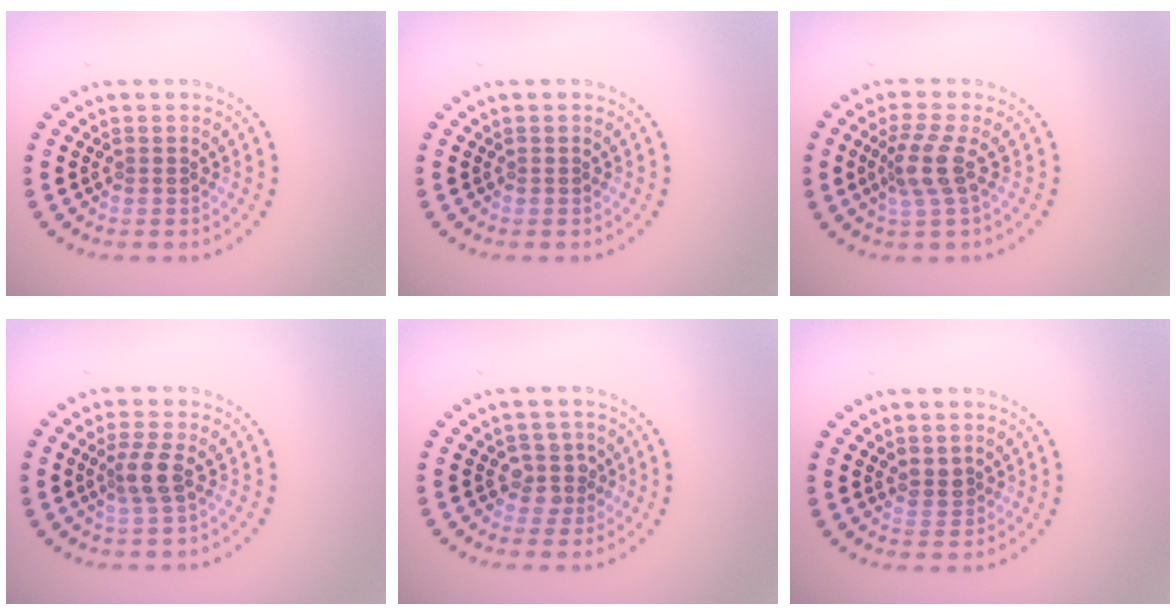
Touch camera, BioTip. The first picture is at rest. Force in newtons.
{"total": 0.0}
{"total": 3.0, "press": 2.2, "slide": 1.9}
{"total": 2.4, "press": 1.9, "slide": 1.4}
{"total": 2.3, "press": 1.9, "slide": 1.3}
{"total": 1.5, "press": 1.4, "slide": 0.6}